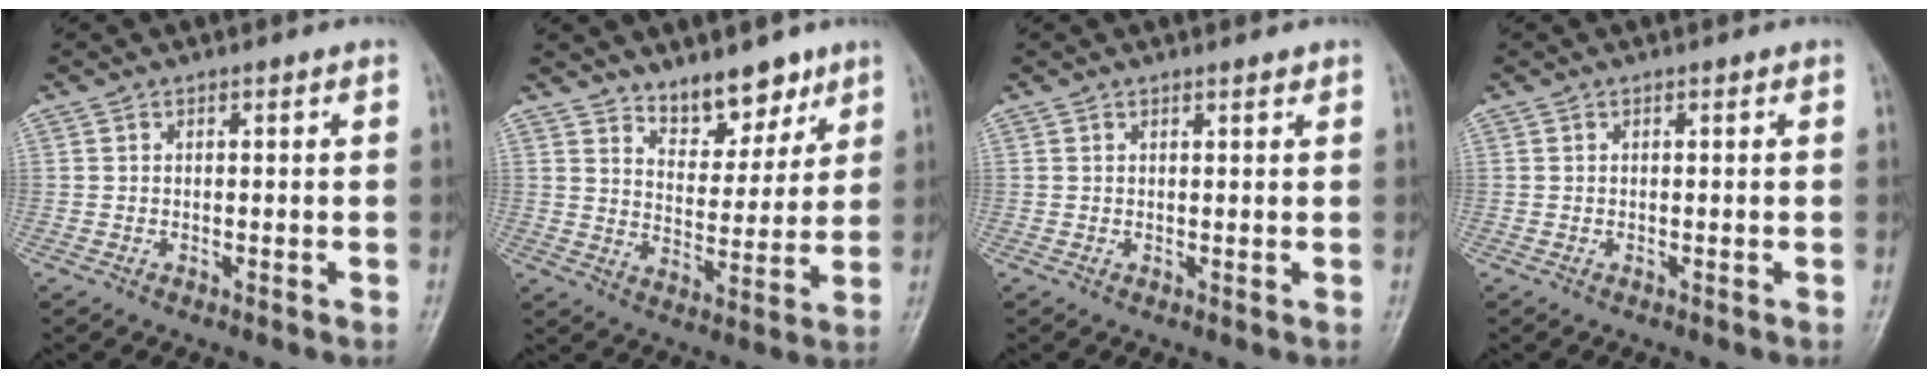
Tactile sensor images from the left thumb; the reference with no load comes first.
{"total": 9.2, "force": [7.0, 4.5, 4.0], "torque": [-0.025, -0.052, 0.117]}
{"total": 1.0, "force": [0.8, 0.3, 0.4], "torque": [-0.007, -0.005, 0.011]}
{"total": 0.0}